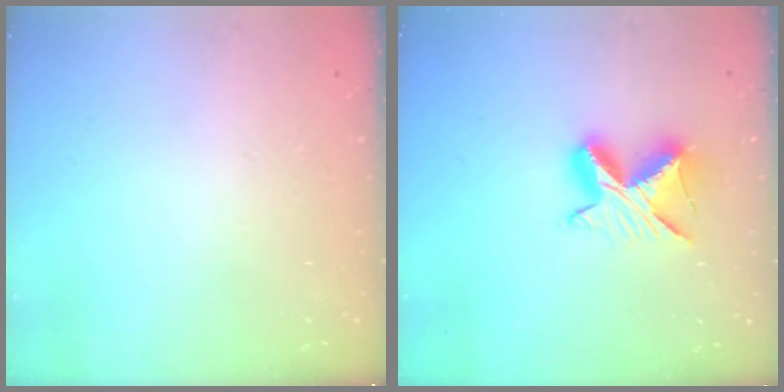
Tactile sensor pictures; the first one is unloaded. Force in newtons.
{"total": 9.5, "press": 9.5, "slide": 0.2}